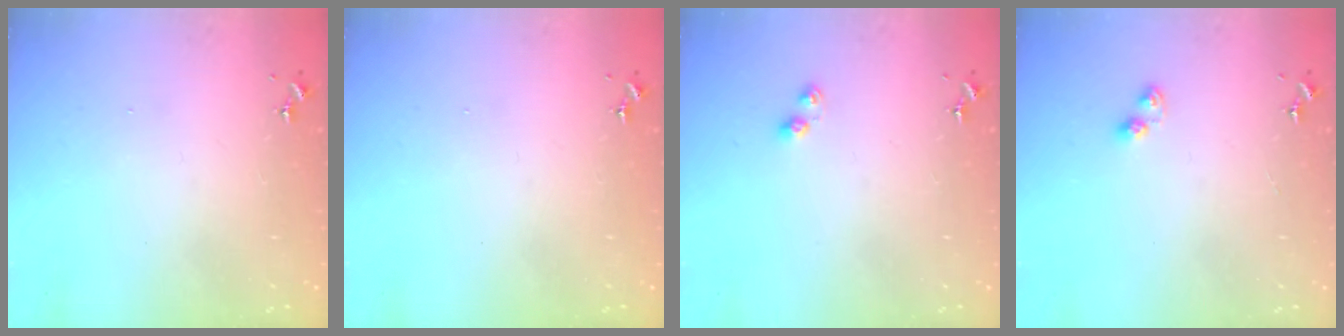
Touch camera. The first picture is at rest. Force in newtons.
{"total": 0.0}
{"total": 4.3, "press": 4.3, "slide": 0.6}
{"total": 3.6, "press": 3.4, "slide": 1.2}